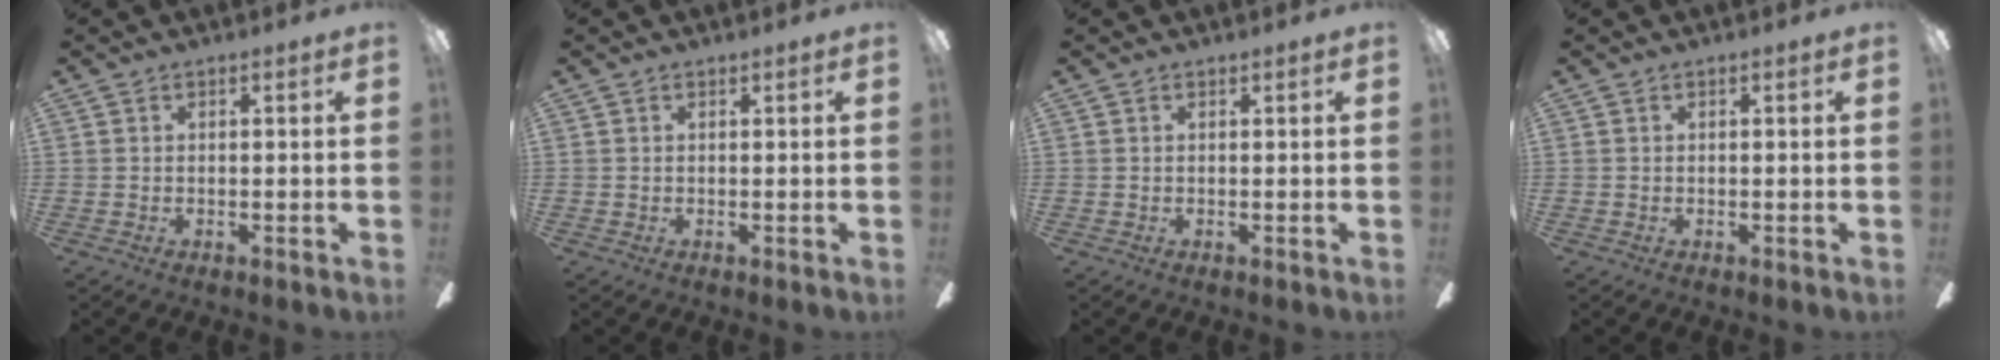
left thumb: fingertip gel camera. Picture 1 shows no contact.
{"total": 0.0}
{"total": 0.0}
{"total": 0.0}